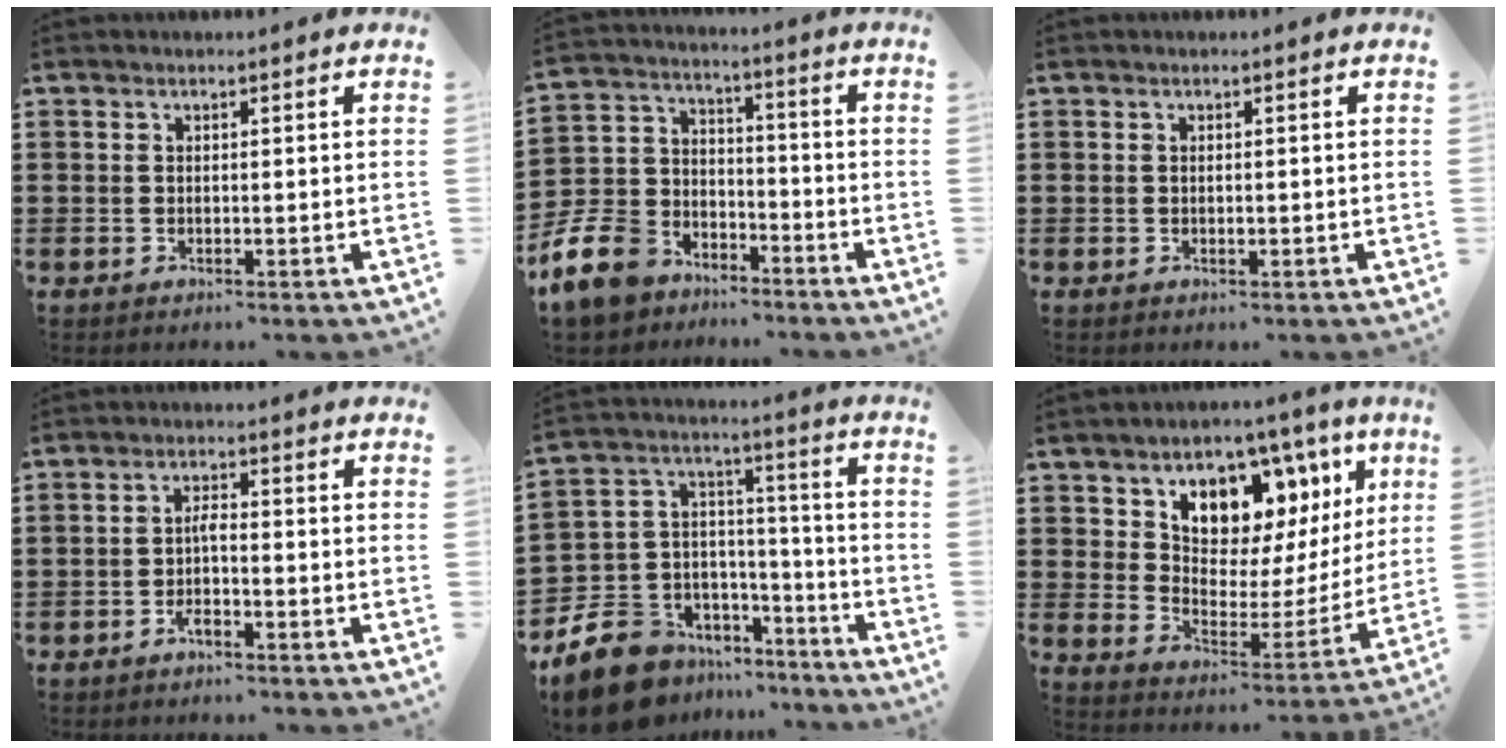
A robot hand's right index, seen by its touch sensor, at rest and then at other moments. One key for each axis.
{"total": 10.3, "fx": -7.8, "fy": 5.9, "fz": 3.2, "tx": -0.115, "ty": 0.028, "tz": -0.158}
{"total": 0.6, "fx": 0.0, "fy": 0.2, "fz": 0.6, "tx": -0.013, "ty": -0.003, "tz": 0.000}
{"total": 2.5, "fx": -1.3, "fy": 0.5, "fz": 2.1, "tx": -0.047, "ty": 0.000, "tz": -0.027}
{"total": 11.1, "fx": -8.7, "fy": 6.5, "fz": 2.5, "tx": -0.092, "ty": 0.018, "tz": -0.168}
{"total": 7.3, "fx": 5.3, "fy": 4.5, "fz": 2.0, "tx": -0.064, "ty": -0.060, "tz": 0.089}